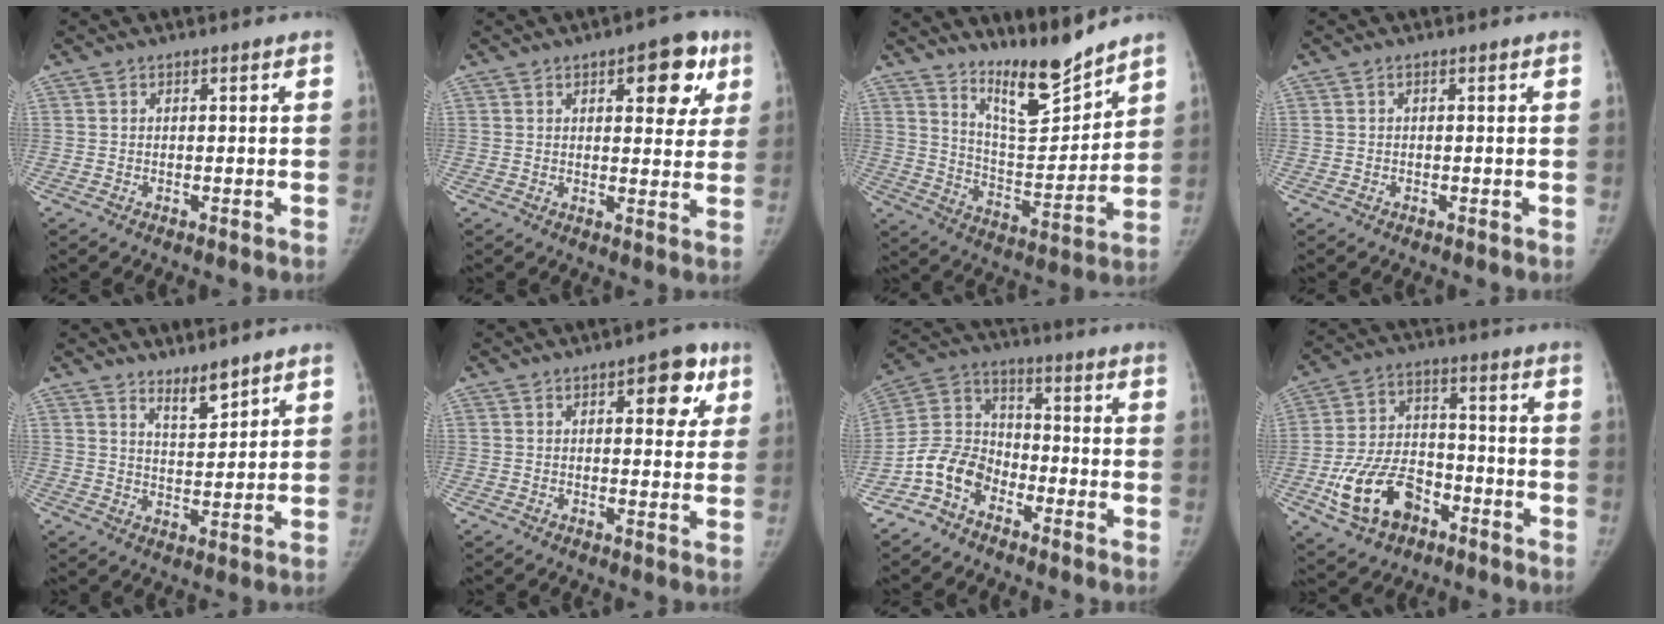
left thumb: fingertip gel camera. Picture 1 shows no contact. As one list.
[{"total": 9.9, "force": [4.5, 4.7, 7.5], "torque": [-0.051, -0.011, 0.051]}, {"total": 12.7, "force": [10.9, 2.3, 6.1], "torque": [-0.073, -0.092, 0.194]}, {"total": 0.0}, {"total": 5.2, "force": [4.3, 1.3, 2.6], "torque": [-0.031, -0.042, 0.076]}, {"total": 8.0, "force": [3.6, 3.9, 6.0], "torque": [-0.036, -0.008, 0.037]}, {"total": 9.7, "force": [-5.6, 6.8, 4.2], "torque": [-0.073, 0.052, -0.122]}, {"total": 14.8, "force": [-6.8, 9.4, 9.1], "torque": [-0.155, 0.037, -0.116]}]